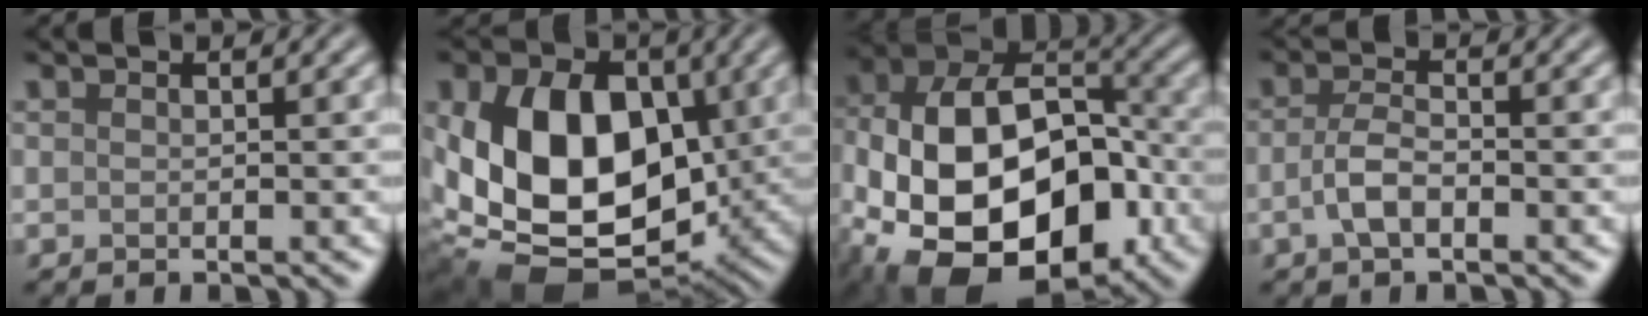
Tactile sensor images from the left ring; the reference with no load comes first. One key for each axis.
{"total": 14.6, "fx": 0.3, "fy": 9.9, "fz": 10.8, "tx": -0.196, "ty": -0.012, "tz": 0.001}
{"total": 16.8, "fx": -5.4, "fy": 10.3, "fz": 12.1, "tx": -0.196, "ty": -0.005, "tz": -0.091}
{"total": 2.7, "fx": -0.9, "fy": 1.1, "fz": 2.2, "tx": -0.047, "ty": 0.003, "tz": -0.025}